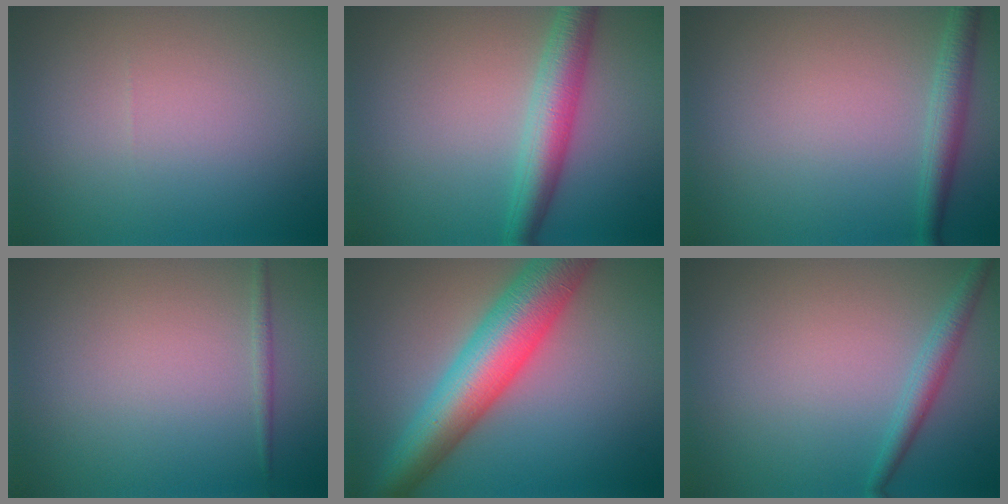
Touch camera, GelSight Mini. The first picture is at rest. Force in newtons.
{"total": 4.3, "press": 4.3, "slide": 0.1}
{"total": 2.5, "press": 2.5, "slide": 0.1}
{"total": 0.7, "press": 0.7, "slide": 0.0}
{"total": 9.5, "press": 9.5, "slide": 0.1}
{"total": 2.0, "press": 2.0, "slide": 0.1}